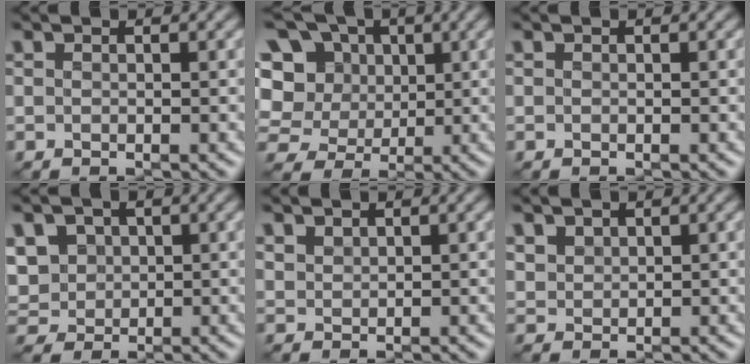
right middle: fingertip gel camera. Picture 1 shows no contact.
{"total": 13.4, "force": [3.5, 11.5, 5.8], "torque": [-0.149, 0.036, 0.052]}
{"total": 0.0}
{"total": 6.7, "force": [2.1, 5.4, 3.3], "torque": [-0.084, 0.018, 0.034]}
{"total": 1.4, "force": [1.1, 0.6, 0.4], "torque": [-0.010, 0.002, 0.024]}
{"total": 2.0, "force": [1.4, 1.3, 0.7], "torque": [-0.022, -0.001, 0.035]}